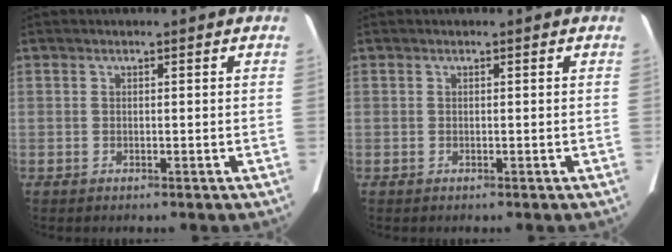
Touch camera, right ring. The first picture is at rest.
{"total": 0.0}